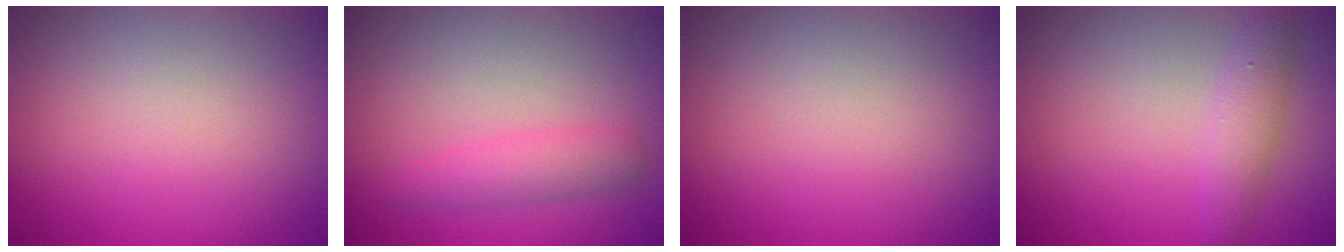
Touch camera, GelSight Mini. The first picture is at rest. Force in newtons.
{"total": 2.4, "press": 2.4, "slide": 0.1}
{"total": 0.0}
{"total": 2.4, "press": 2.4, "slide": 0.1}